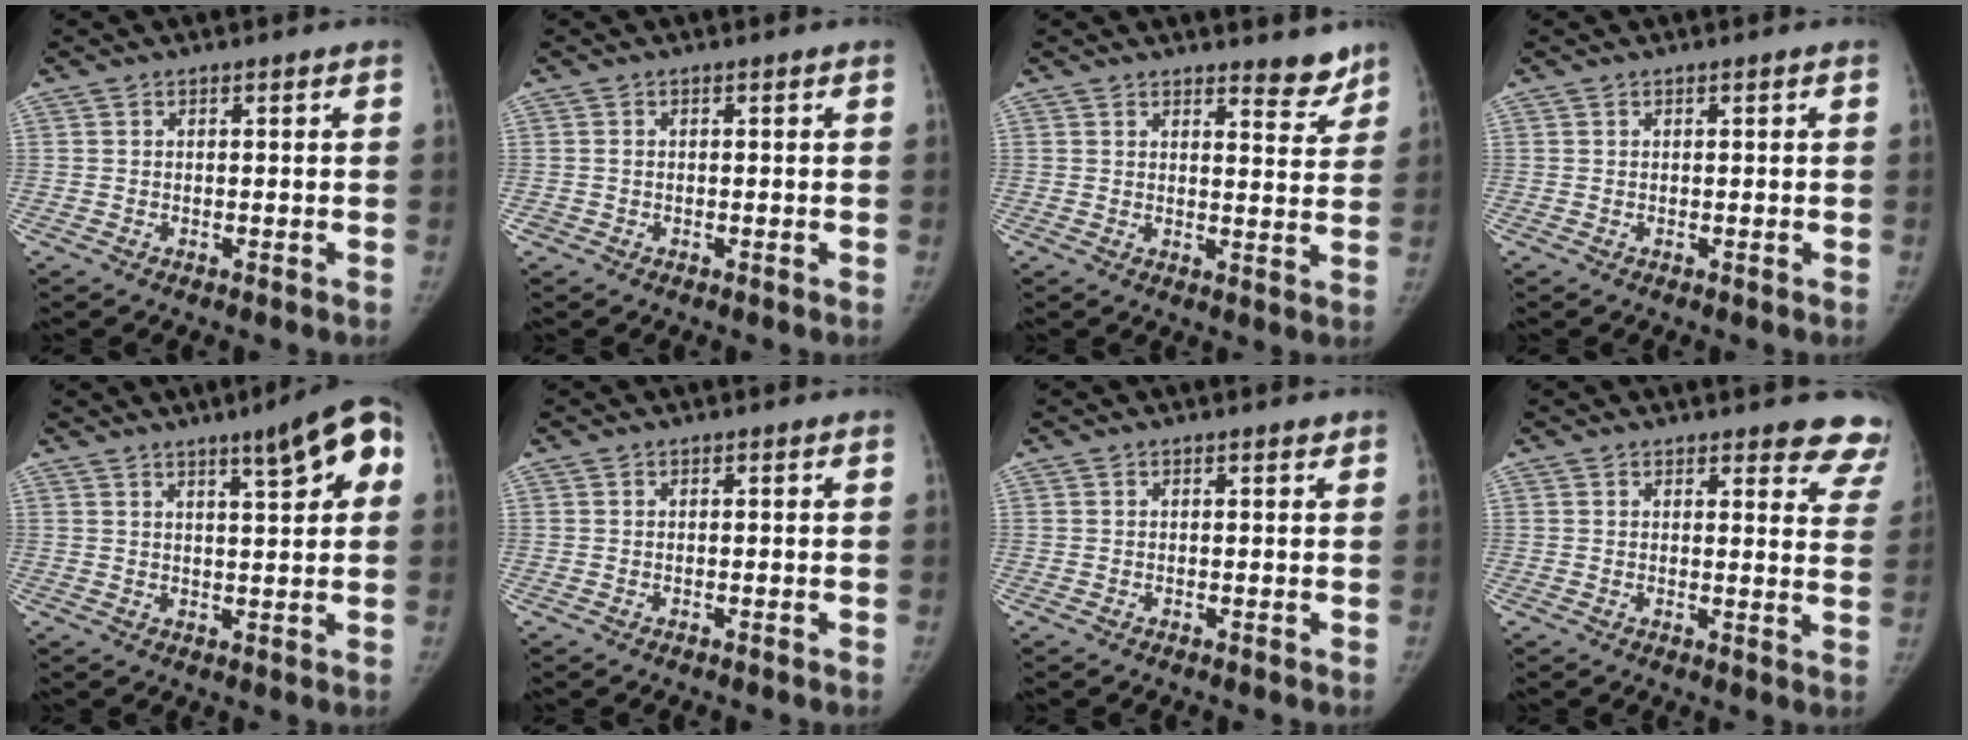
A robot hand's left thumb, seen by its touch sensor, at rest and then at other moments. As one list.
[{"total": 0.6, "force": [-0.2, 0.6, 0.0], "torque": [0.006, 0.003, -0.004]}, {"total": 4.7, "force": [4.1, 1.4, 1.7], "torque": [0.001, -0.036, 0.053]}, {"total": 0.0}, {"total": 9.8, "force": [4.0, 2.0, 8.6], "torque": [-0.101, 0.000, 0.050]}, {"total": 0.0}, {"total": 0.5, "force": [0.4, 0.2, 0.2], "torque": [-0.001, -0.002, 0.005]}, {"total": 9.8, "force": [8.9, 2.9, 2.9], "torque": [0.016, -0.055, 0.069]}]